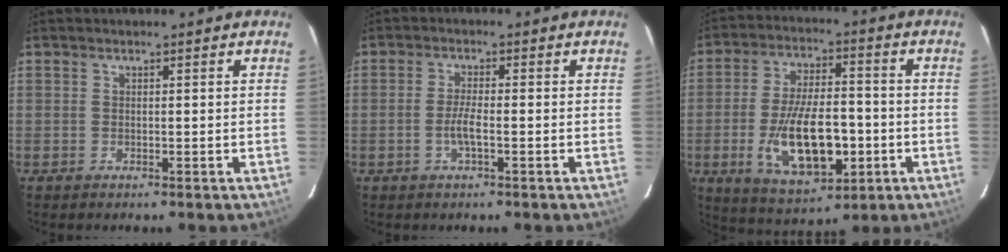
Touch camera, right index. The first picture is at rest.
{"total": 3.1, "force": [-1.1, 0.3, 2.9], "torque": [-0.058, -0.003, -0.021]}
{"total": 16.1, "force": [-4.1, 7.1, 13.9], "torque": [-0.269, -0.010, -0.053]}